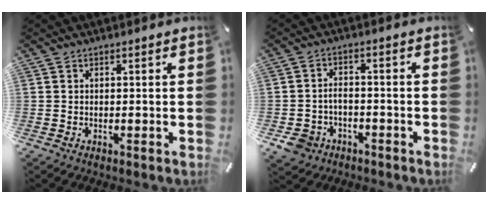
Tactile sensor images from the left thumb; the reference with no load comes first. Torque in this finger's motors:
{"motor_torque": [0.65, 0.65, 0.09, 0.08, 0.01]}